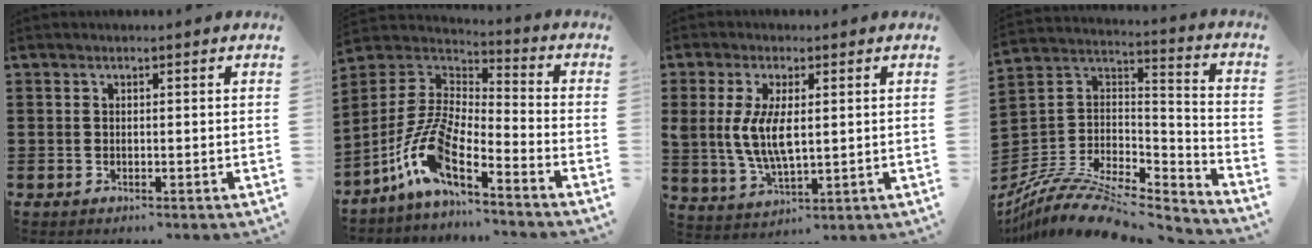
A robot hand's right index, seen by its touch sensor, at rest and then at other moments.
{"total": 10.5, "force": [-7.3, 2.6, 7.1], "torque": [-0.182, -0.017, -0.156]}
{"total": 7.4, "force": [0.7, 3.3, 6.6], "torque": [-0.149, 0.001, 0.007]}
{"total": 10.1, "force": [-8.1, 3.4, 5.0], "torque": [-0.103, 0.009, -0.160]}